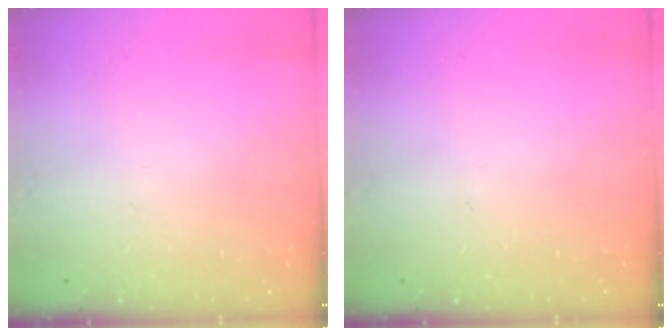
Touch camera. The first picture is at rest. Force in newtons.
{"total": 0.0}